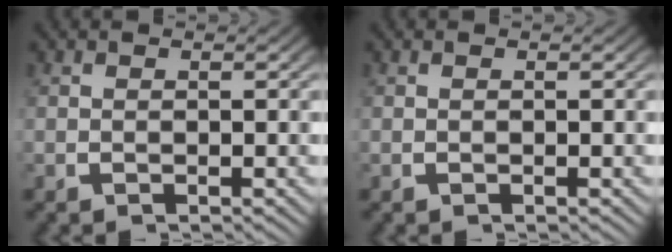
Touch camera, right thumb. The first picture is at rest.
{"total": 0.0}